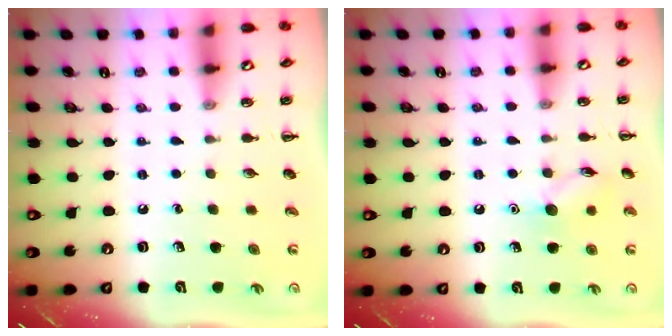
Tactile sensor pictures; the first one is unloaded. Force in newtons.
{"total": 8.5, "press": 8.4, "slide": 1.2}